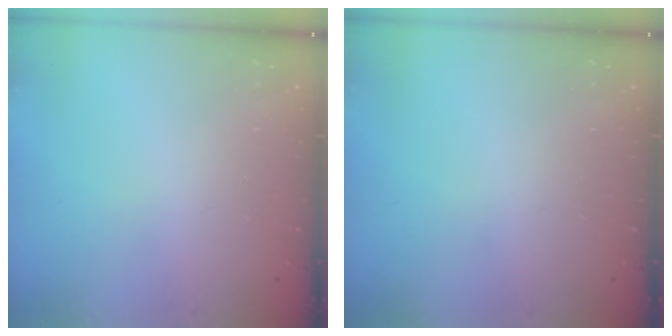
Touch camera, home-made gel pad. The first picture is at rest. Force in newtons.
{"total": 0.0}